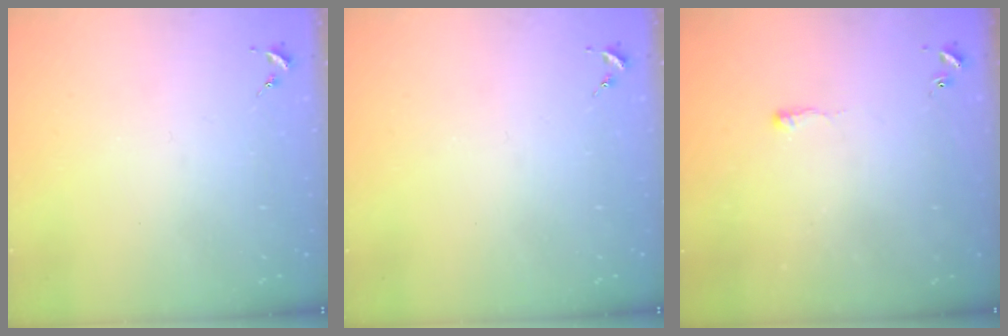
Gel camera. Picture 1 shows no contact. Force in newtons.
{"total": 0.0}
{"total": 2.1, "press": 2.1, "slide": 0.5}